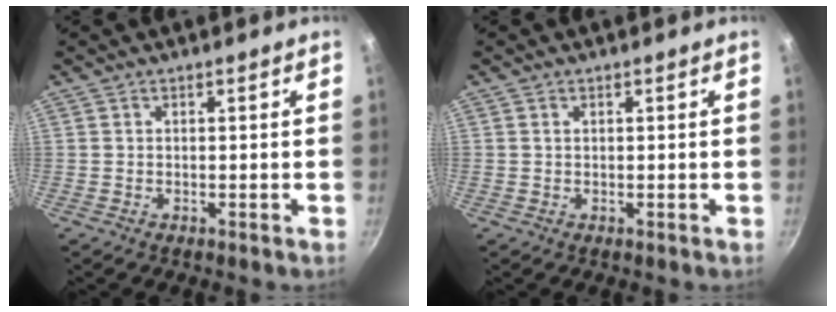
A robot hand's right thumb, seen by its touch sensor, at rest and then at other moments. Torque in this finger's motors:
{"motor_torque": [0.10, -0.16, 0.00, 0.60, -0.05]}